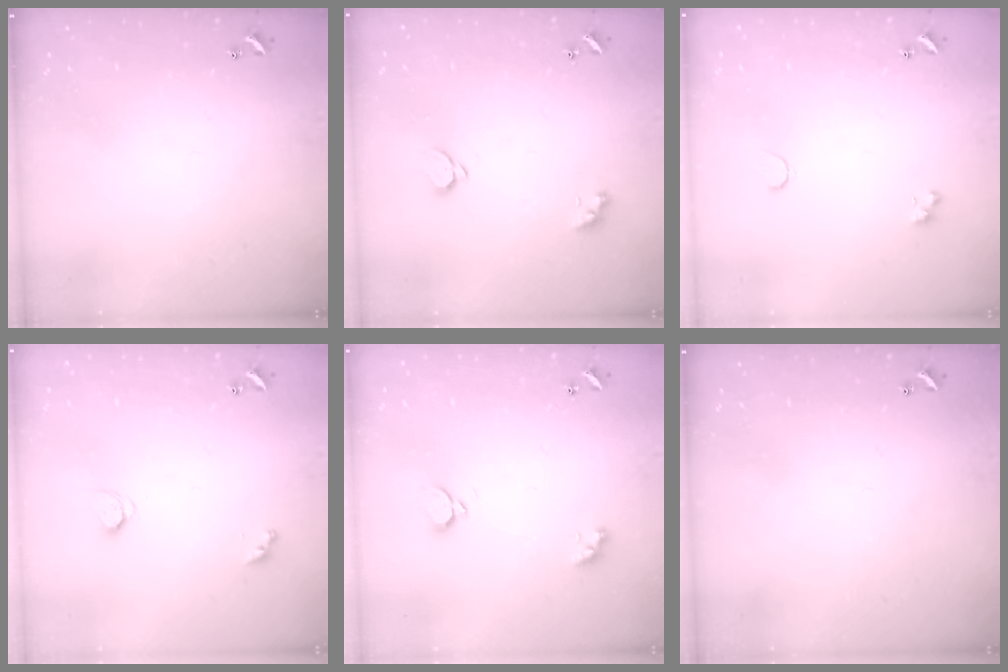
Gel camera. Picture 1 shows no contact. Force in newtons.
{"total": 1.4, "press": 1.4, "slide": 0.3}
{"total": 1.3, "press": 1.0, "slide": 0.8}
{"total": 2.9, "press": 2.8, "slide": 0.3}
{"total": 1.6, "press": 1.5, "slide": 0.5}
{"total": 0.0}